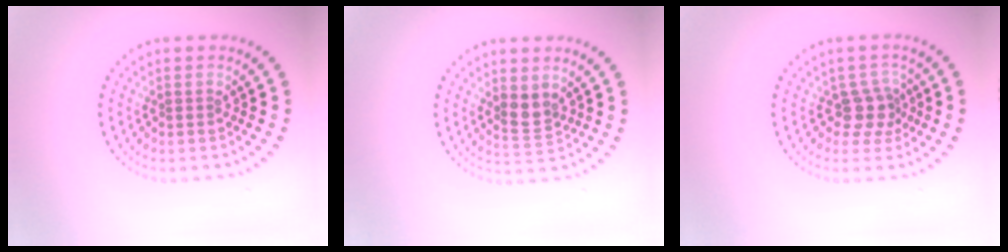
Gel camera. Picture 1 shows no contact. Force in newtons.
{"total": 2.1, "press": 1.7, "slide": 1.2}
{"total": 2.5, "press": 2.0, "slide": 1.6}